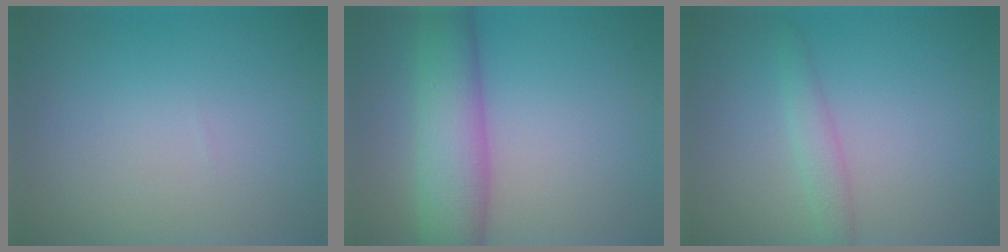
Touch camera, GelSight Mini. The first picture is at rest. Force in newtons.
{"total": 6.8, "press": 6.8, "slide": 0.2}
{"total": 1.7, "press": 1.7, "slide": 0.1}